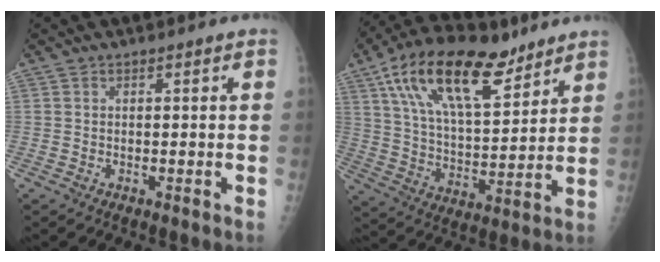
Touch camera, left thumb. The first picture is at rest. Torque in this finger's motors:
{"motor_torque": [1.23, 1.26, 1.46, -1.31, 0.33]}